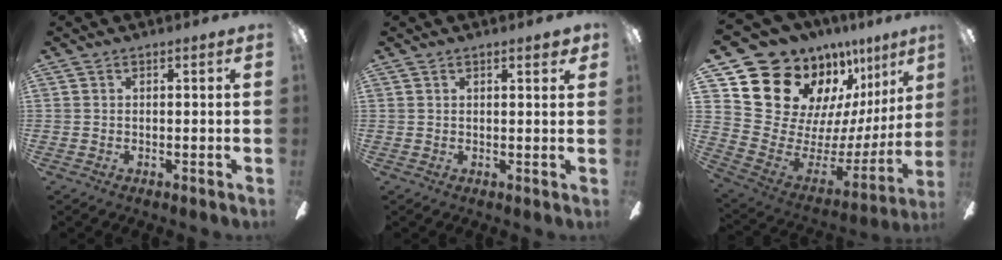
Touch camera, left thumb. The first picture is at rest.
{"total": 2.7, "force": [1.7, 0.5, 2.0], "torque": [-0.028, -0.005, 0.026]}
{"total": 20.2, "force": [15.9, 10.5, 6.7], "torque": [-0.133, -0.129, 0.311]}